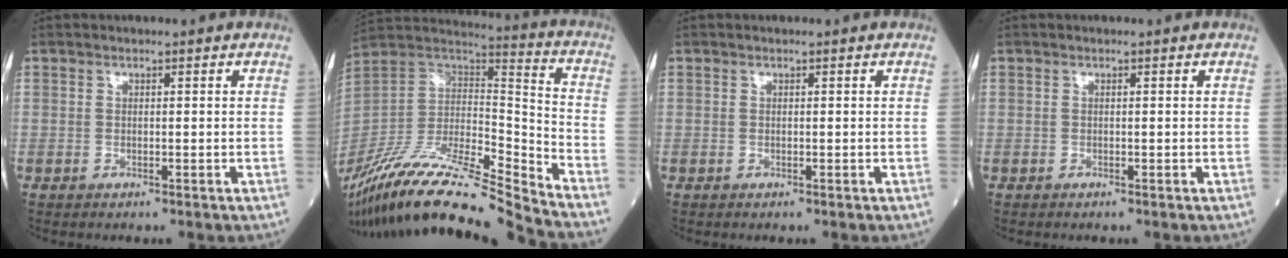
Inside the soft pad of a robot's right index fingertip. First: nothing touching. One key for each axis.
{"total": 24.2, "fx": -21.2, "fy": 0.8, "fz": 11.7, "tx": -0.252, "ty": -0.008, "tz": -0.379}
{"total": 0.0}
{"total": 0.0}